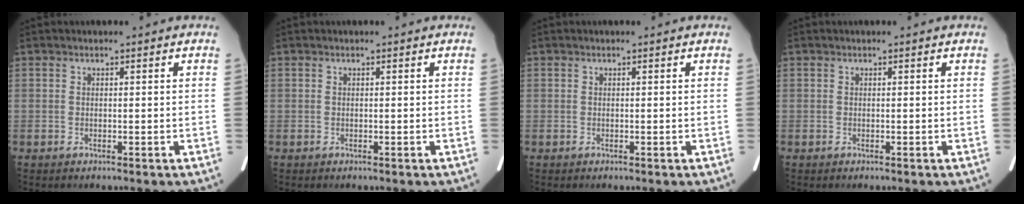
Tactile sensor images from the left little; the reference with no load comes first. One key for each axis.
{"total": 0.0}
{"total": 0.0}
{"total": 0.0}